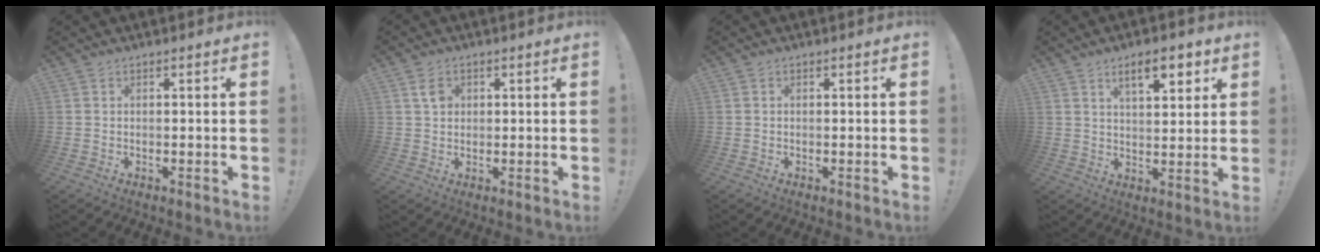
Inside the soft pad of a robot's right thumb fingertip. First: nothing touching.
{"total": 3.2, "force": [1.2, 2.5, 1.7], "torque": [-0.012, -0.004, 0.018]}
{"total": 0.0}
{"total": 8.9, "force": [5.0, 3.2, 6.7], "torque": [-0.090, -0.018, 0.082]}